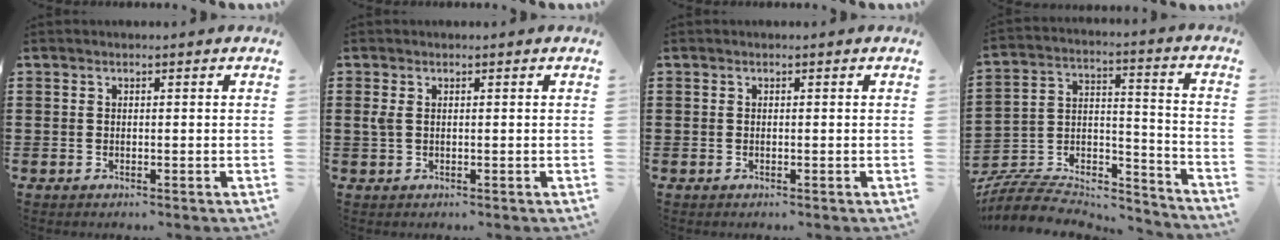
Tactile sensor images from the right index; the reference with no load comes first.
{"total": 1.6, "force": [0.3, 0.7, 1.4], "torque": [-0.045, 0.000, 0.000]}
{"total": 0.0}
{"total": 7.9, "force": [-7.4, 2.4, 1.8], "torque": [-0.037, 0.005, -0.145]}